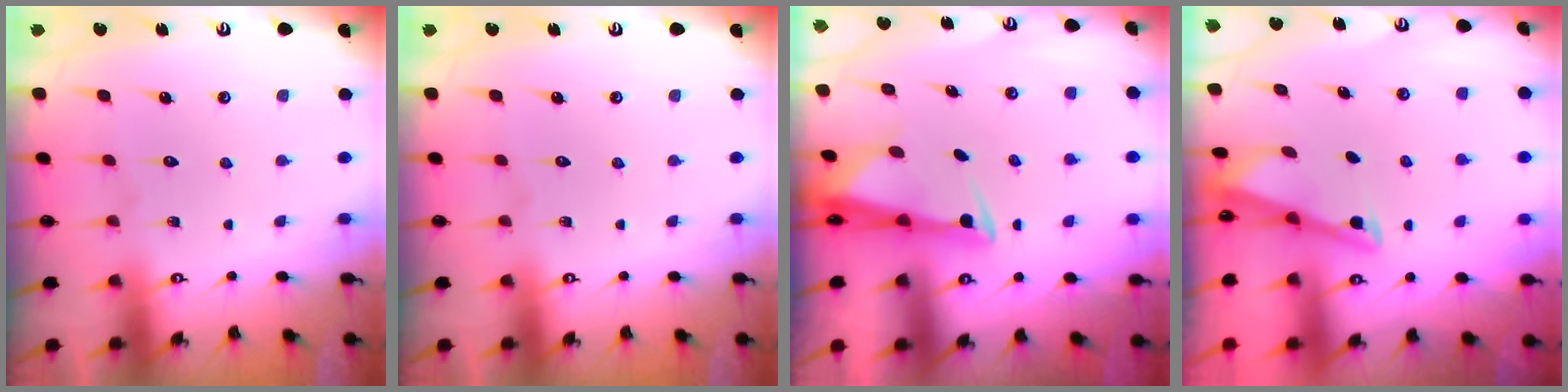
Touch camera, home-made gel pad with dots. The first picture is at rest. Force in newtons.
{"total": 0.0}
{"total": 2.8, "press": 2.7, "slide": 1.0}
{"total": 3.0, "press": 3.0, "slide": 0.3}